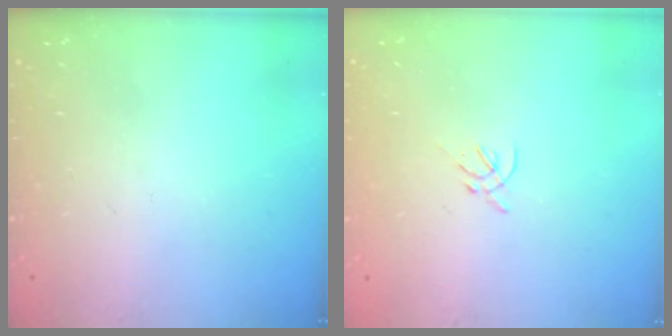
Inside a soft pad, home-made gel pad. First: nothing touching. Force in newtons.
{"total": 1.2, "press": 1.1, "slide": 0.5}